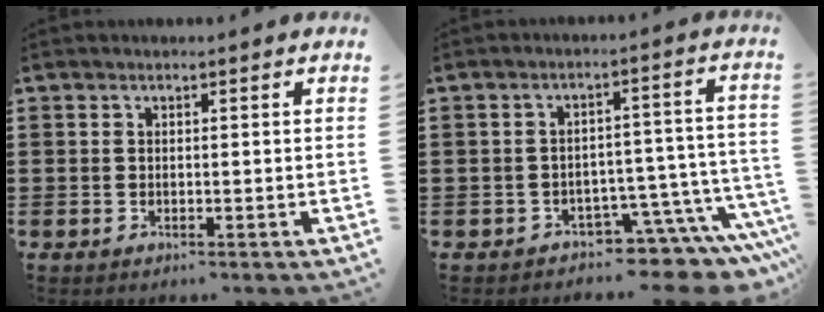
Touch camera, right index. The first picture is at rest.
{"total": 4.5, "force": [-3.6, 2.2, 1.5], "torque": [-0.032, 0.002, -0.068]}